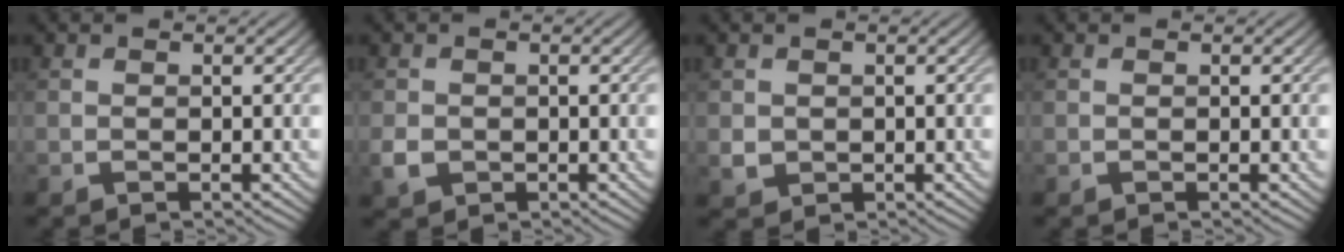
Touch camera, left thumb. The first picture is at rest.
{"total": 2.2, "force": [-0.6, 1.9, 1.0], "torque": [-0.022, -0.008, -0.014]}
{"total": 1.7, "force": [0.2, 1.6, 0.4], "torque": [-0.015, -0.007, 0.007]}
{"total": 0.0}